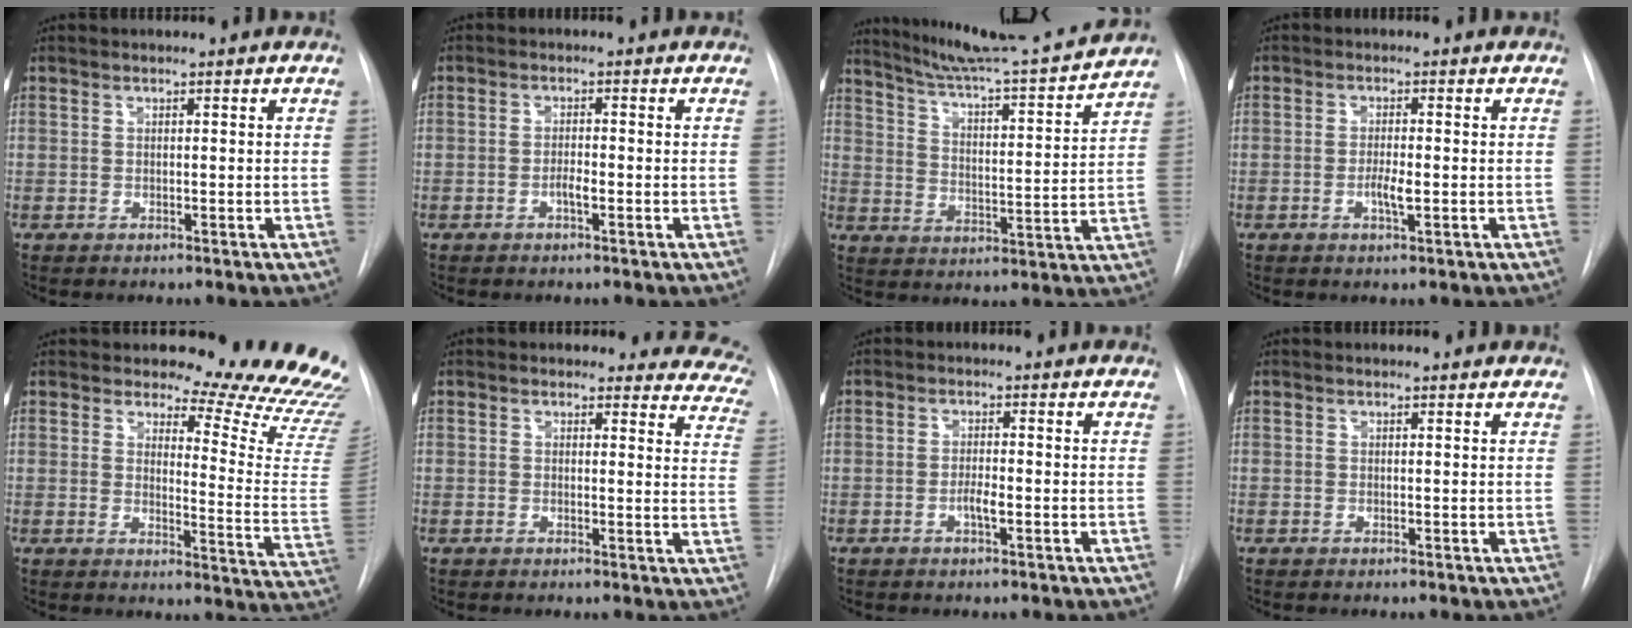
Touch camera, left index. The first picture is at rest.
{"total": 1.5, "force": [-0.7, 0.3, 1.3], "torque": [-0.023, 0.002, -0.015]}
{"total": 18.3, "force": [17.2, -0.3, 6.3], "torque": [-0.106, -0.035, 0.247]}
{"total": 2.5, "force": [-0.7, 0.4, 2.4], "torque": [-0.044, -0.001, -0.012]}
{"total": 17.1, "force": [16.7, 1.6, 3.1], "torque": [-0.016, -0.153, 0.164]}
{"total": 12.7, "force": [11.8, 4.4, 1.6], "torque": [0.033, -0.066, 0.080]}
{"total": 2.0, "force": [-0.8, 0.3, 1.9], "torque": [-0.034, 0.001, -0.015]}
{"total": 1.4, "force": [1.3, 0.5, 0.2], "torque": [-0.012, 0.009, 0.010]}